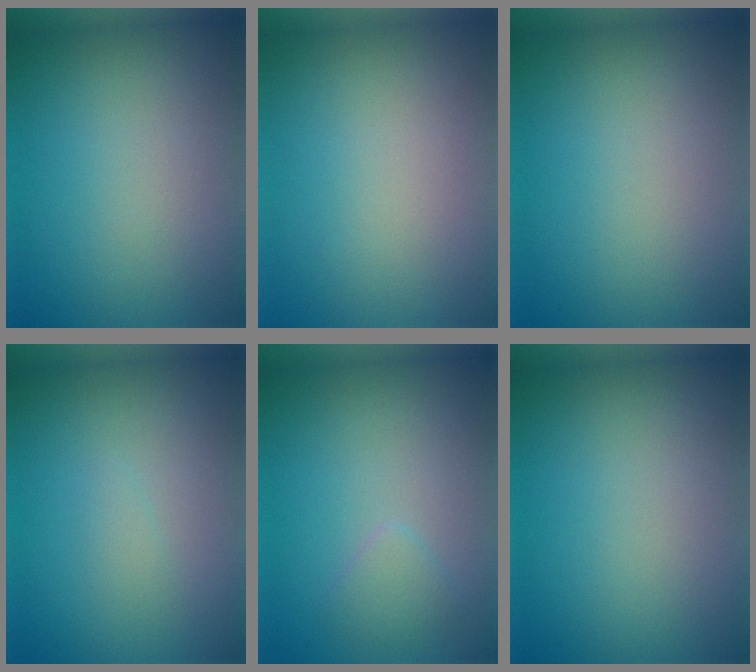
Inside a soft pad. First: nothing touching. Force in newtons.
{"total": 0.0}
{"total": 0.0}
{"total": 0.7, "press": 0.7, "slide": 0.1}
{"total": 1.3, "press": 1.3, "slide": 0.1}
{"total": 0.0}